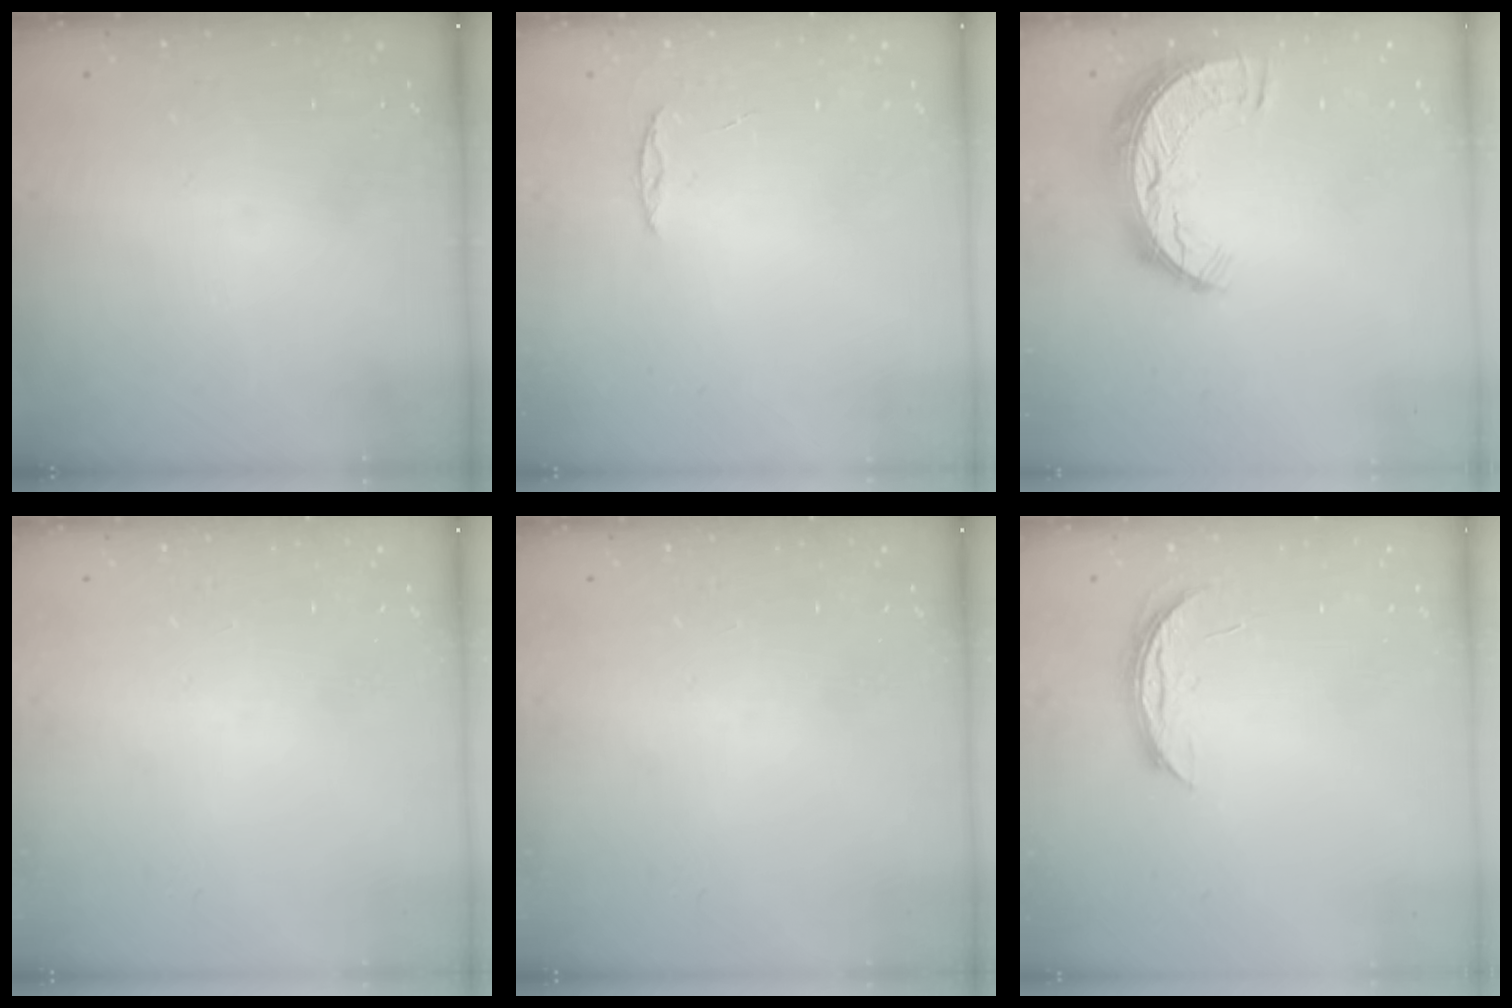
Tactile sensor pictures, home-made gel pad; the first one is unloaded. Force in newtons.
{"total": 2.4, "press": 2.4, "slide": 0.2}
{"total": 9.6, "press": 9.6, "slide": 0.8}
{"total": 0.0}
{"total": 0.0}
{"total": 4.2, "press": 4.2, "slide": 0.5}